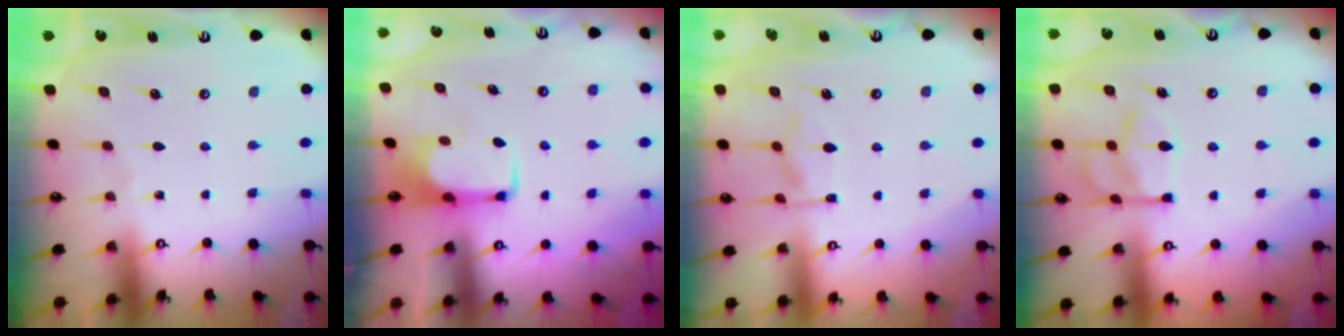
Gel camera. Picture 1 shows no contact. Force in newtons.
{"total": 2.0, "press": 1.9, "slide": 0.4}
{"total": 8.4, "press": 8.3, "slide": 1.1}
{"total": 11.4, "press": 11.4, "slide": 0.8}